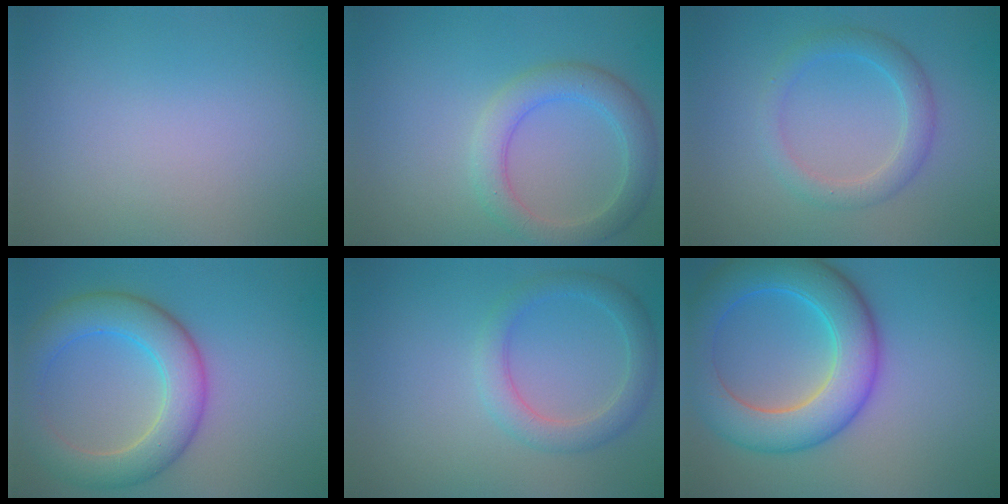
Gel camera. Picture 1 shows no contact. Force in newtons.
{"total": 4.0, "press": 3.9, "slide": 0.4}
{"total": 2.8, "press": 2.8, "slide": 0.1}
{"total": 6.6, "press": 6.6, "slide": 0.4}
{"total": 3.0, "press": 3.0, "slide": 0.1}
{"total": 8.6, "press": 8.6, "slide": 0.1}